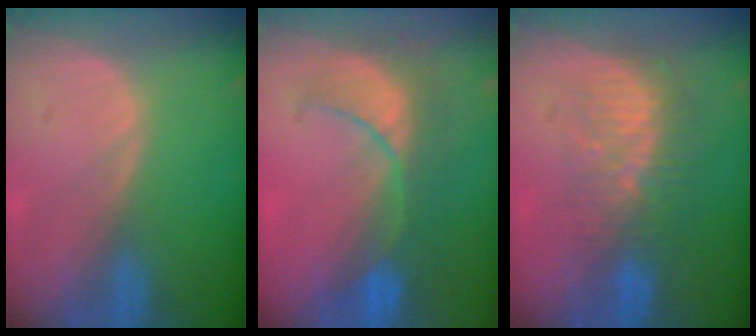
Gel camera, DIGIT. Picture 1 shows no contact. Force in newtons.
{"total": 8.1, "press": 7.9, "slide": 1.6}
{"total": 8.5, "press": 7.4, "slide": 4.1}